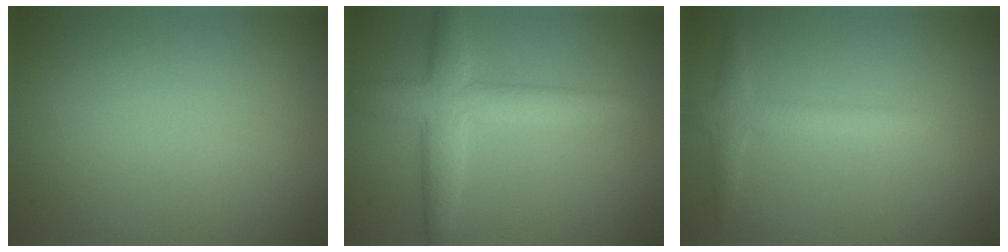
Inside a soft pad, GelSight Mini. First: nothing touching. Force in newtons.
{"total": 5.0, "press": 5.0, "slide": 0.2}
{"total": 2.4, "press": 2.4, "slide": 0.1}